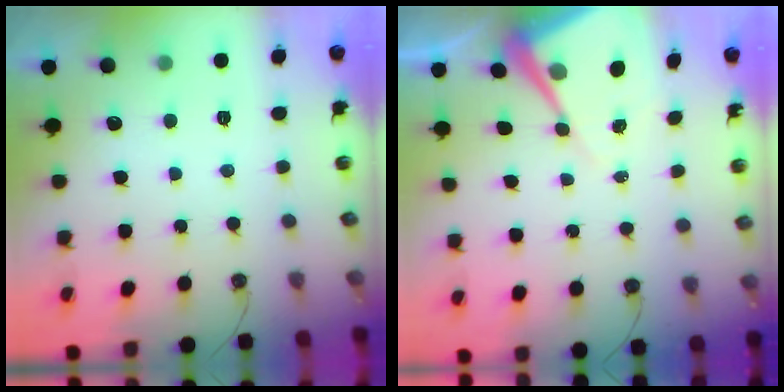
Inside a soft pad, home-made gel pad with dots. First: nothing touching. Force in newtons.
{"total": 8.8, "press": 8.7, "slide": 0.7}